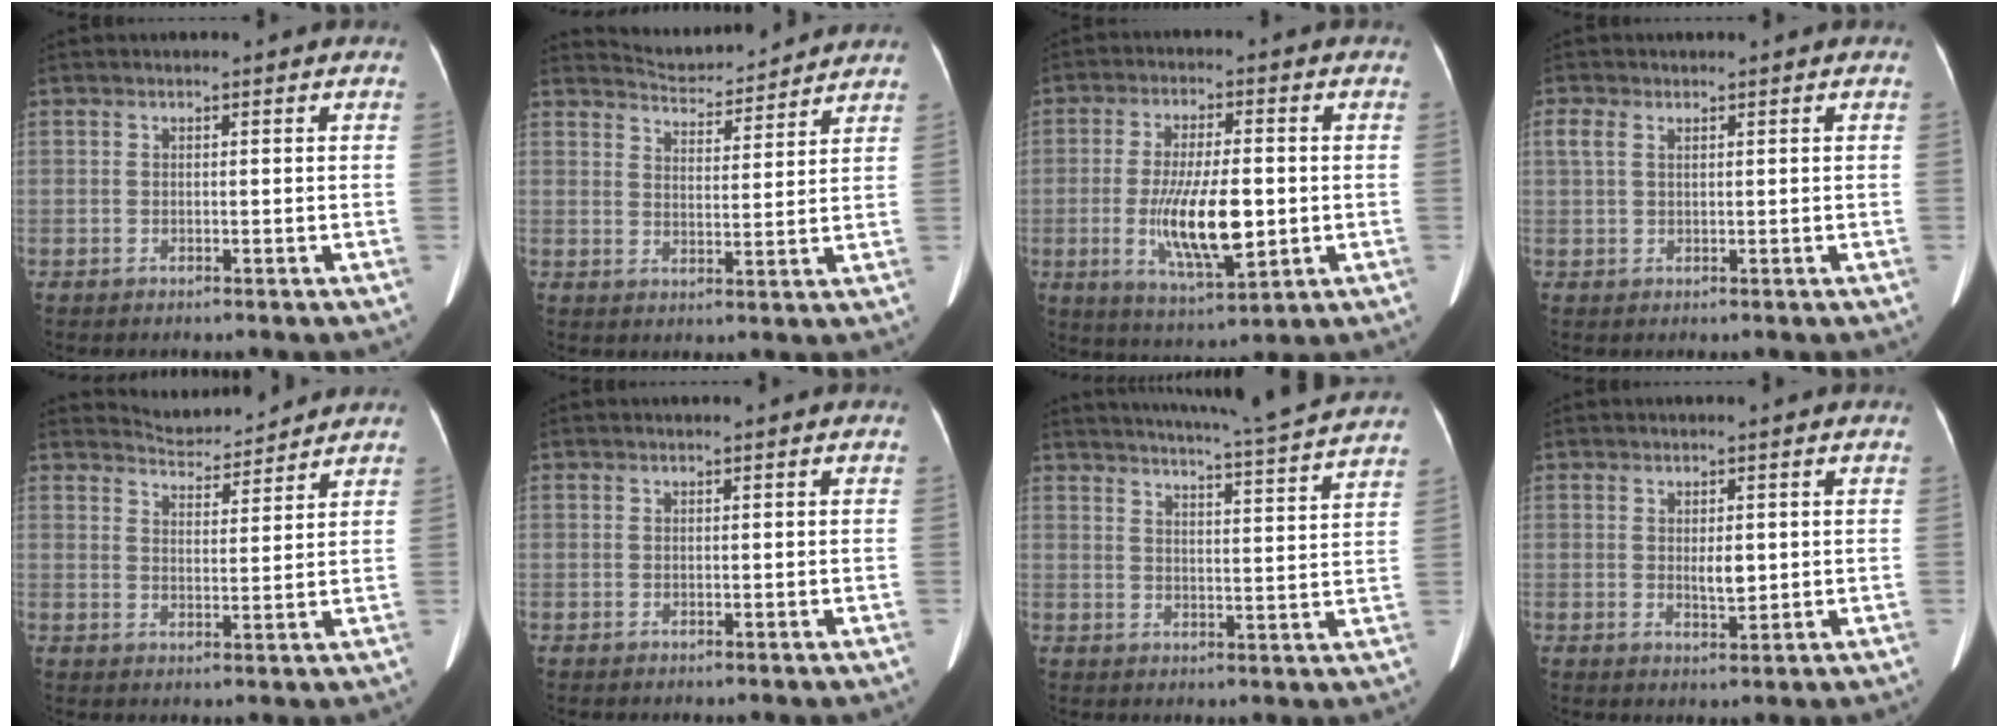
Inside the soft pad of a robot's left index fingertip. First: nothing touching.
{"total": 8.9, "force": [8.8, 0.8, 0.8], "torque": [-0.022, 0.014, 0.130]}
{"total": 11.5, "force": [-1.7, 2.9, 11.0], "torque": [-0.208, -0.015, -0.024]}
{"total": 2.0, "force": [0.9, 1.1, 1.4], "torque": [-0.043, 0.021, 0.025]}
{"total": 6.2, "force": [6.2, 0.5, -0.1], "torque": [-0.008, 0.009, 0.097]}
{"total": 0.0}
{"total": 17.3, "force": [16.1, -1.3, 6.2], "torque": [-0.110, -0.034, 0.199]}
{"total": 2.3, "force": [0.3, 0.8, 2.1], "torque": [-0.034, -0.005, 0.006]}